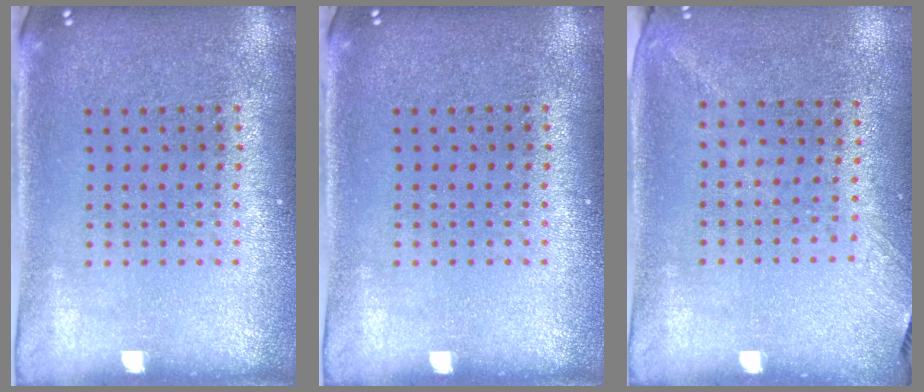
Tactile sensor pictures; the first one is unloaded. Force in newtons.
{"total": 0.0}
{"total": 1.3, "press": 1.0, "slide": 0.8}